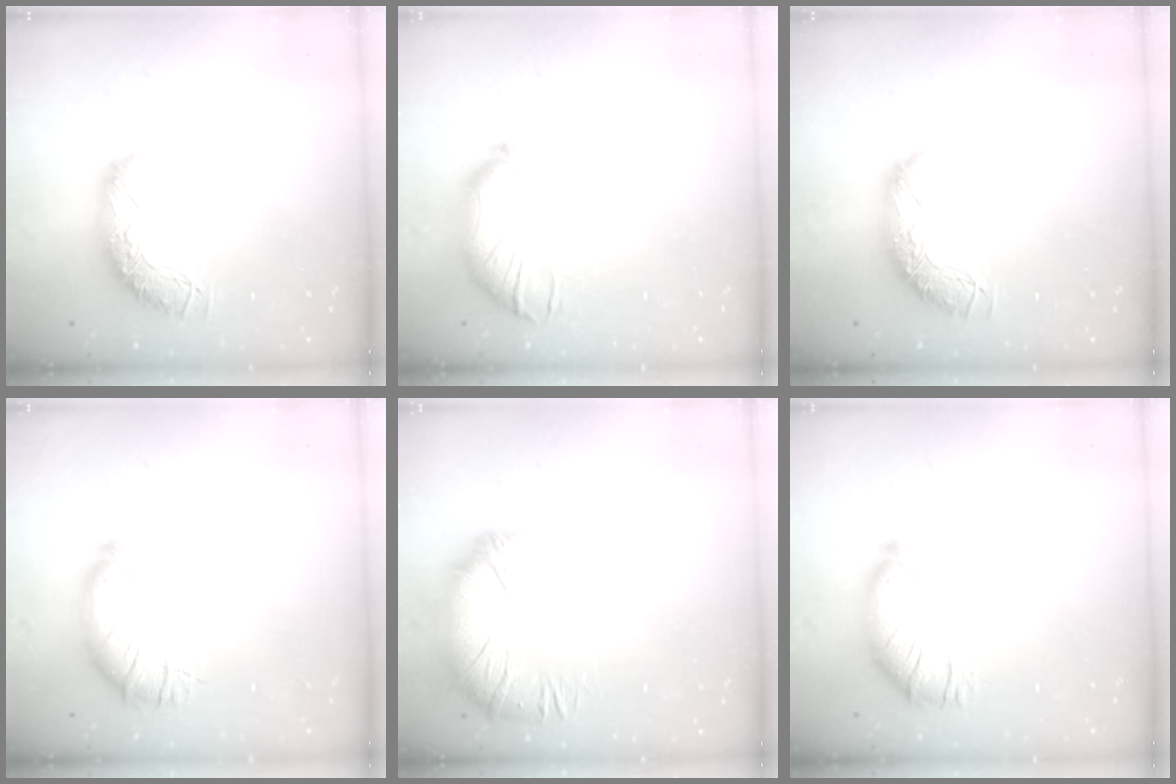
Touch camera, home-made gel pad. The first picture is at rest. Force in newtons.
{"total": 4.4, "press": 4.2, "slide": 1.2}
{"total": 0.0}
{"total": 3.0, "press": 2.4, "slide": 1.9}
{"total": 2.8, "press": 0.1, "slide": 2.8}
{"total": 2.9, "press": 2.3, "slide": 1.6}